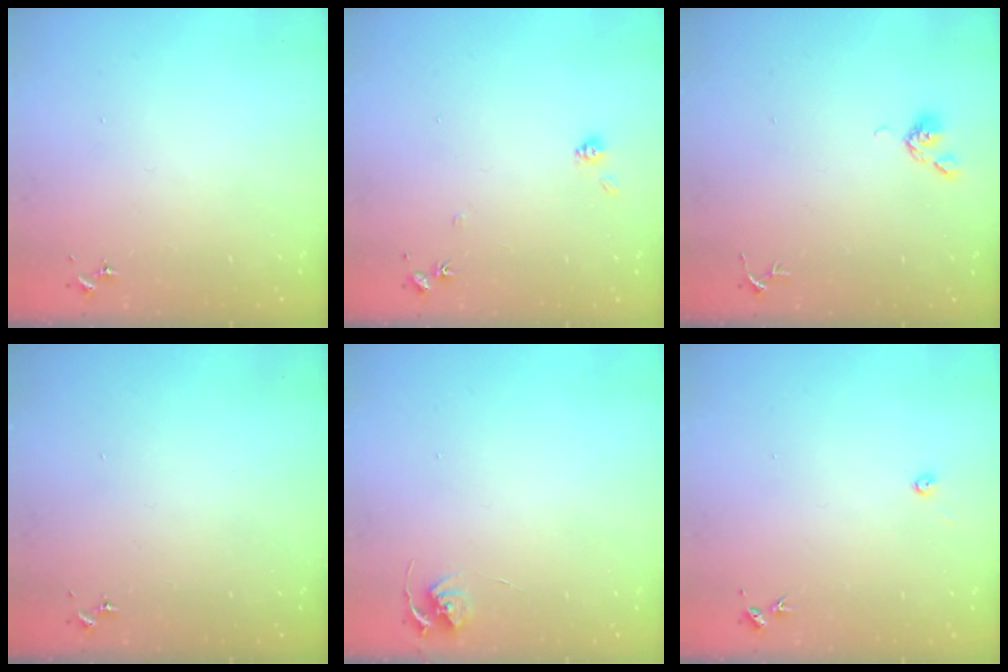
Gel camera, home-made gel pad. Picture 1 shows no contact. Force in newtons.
{"total": 5.8, "press": 5.7, "slide": 1.1}
{"total": 5.2, "press": 5.1, "slide": 0.9}
{"total": 0.0}
{"total": 5.3, "press": 5.2, "slide": 0.6}
{"total": 4.1, "press": 4.1, "slide": 0.4}